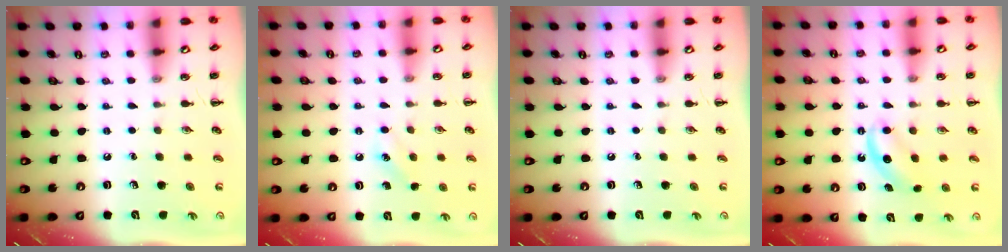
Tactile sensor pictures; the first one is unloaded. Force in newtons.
{"total": 6.1, "press": 5.9, "slide": 1.5}
{"total": 0.0}
{"total": 5.6, "press": 5.4, "slide": 1.5}